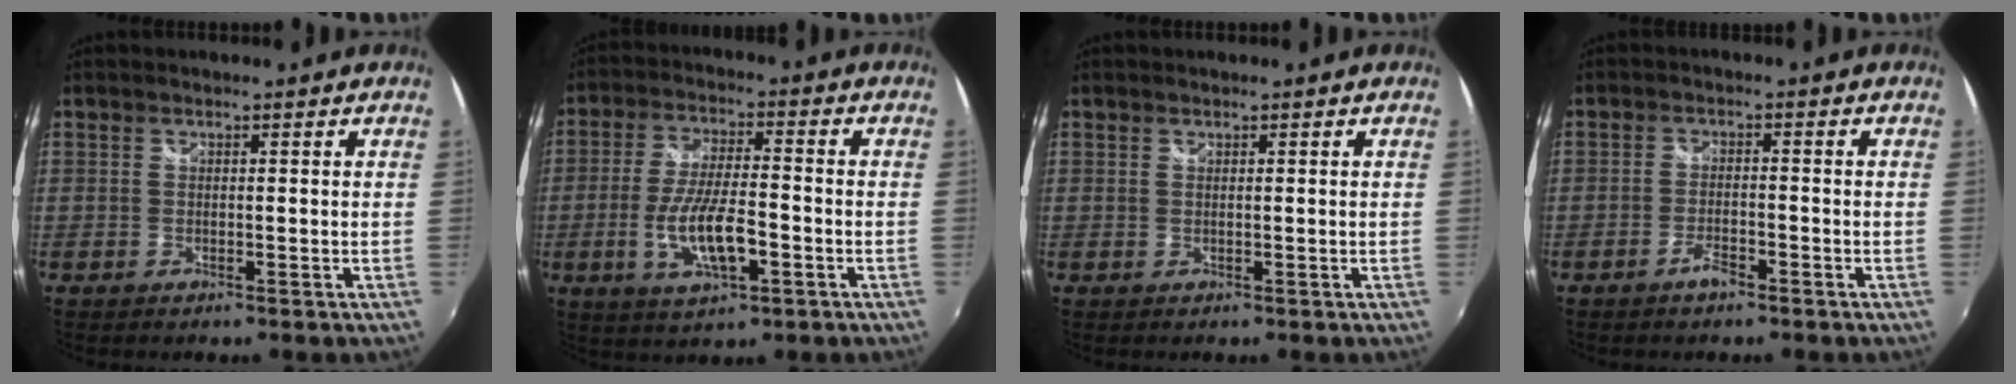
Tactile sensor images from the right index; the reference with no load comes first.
{"total": 10.7, "force": [-3.5, 3.4, 9.6], "torque": [-0.189, -0.010, -0.061]}
{"total": 0.0}
{"total": 2.5, "force": [-2.0, 0.6, 1.4], "torque": [-0.039, 0.002, -0.041]}